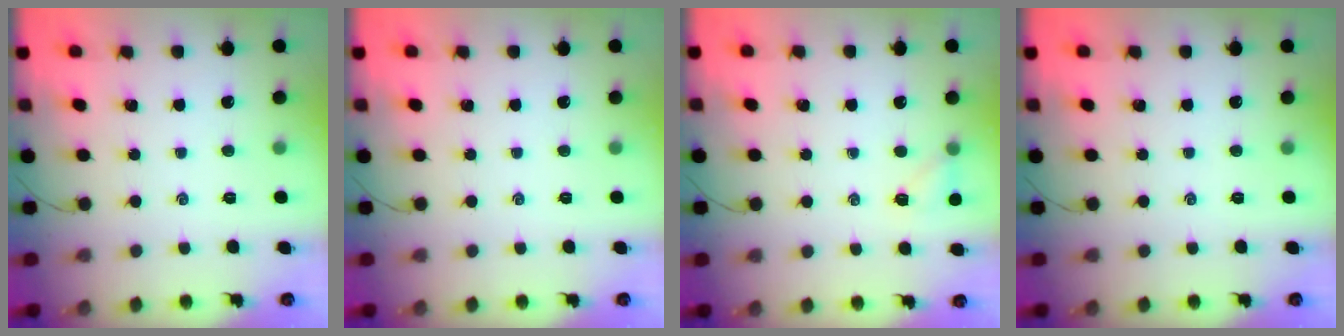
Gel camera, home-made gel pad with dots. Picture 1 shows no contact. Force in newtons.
{"total": 0.0}
{"total": 5.7, "press": 5.6, "slide": 0.9}
{"total": 0.0}